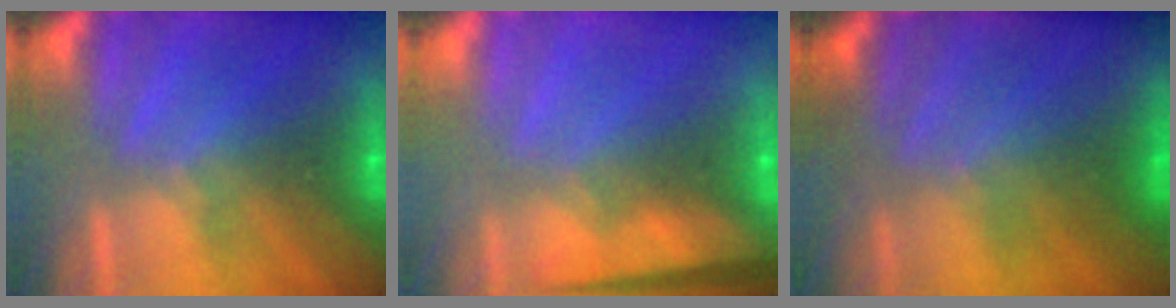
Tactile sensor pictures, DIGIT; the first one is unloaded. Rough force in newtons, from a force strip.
{"total": 7.7}
{"total": 5.6}